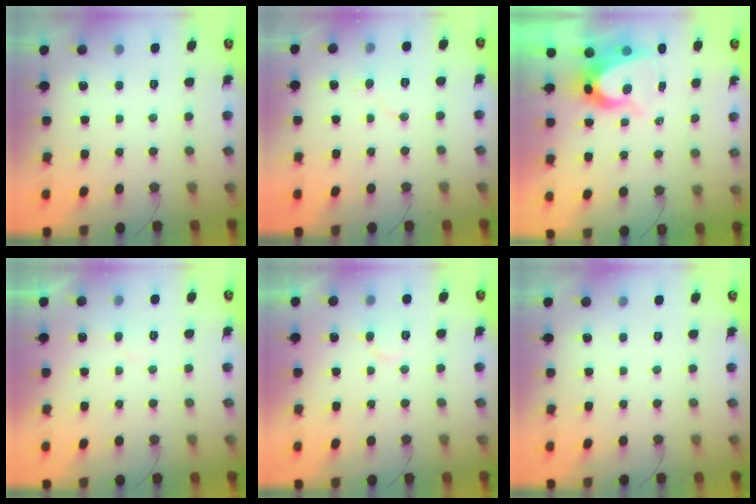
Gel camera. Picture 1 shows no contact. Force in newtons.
{"total": 5.8, "press": 5.8, "slide": 0.5}
{"total": 8.6, "press": 8.5, "slide": 1.0}
{"total": 3.6, "press": 3.5, "slide": 0.3}
{"total": 6.7, "press": 6.6, "slide": 0.7}
{"total": 0.0}